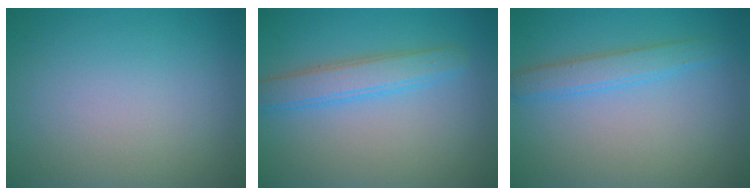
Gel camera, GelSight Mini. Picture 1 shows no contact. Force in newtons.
{"total": 3.4, "press": 3.4, "slide": 0.1}
{"total": 2.5, "press": 2.5, "slide": 0.1}